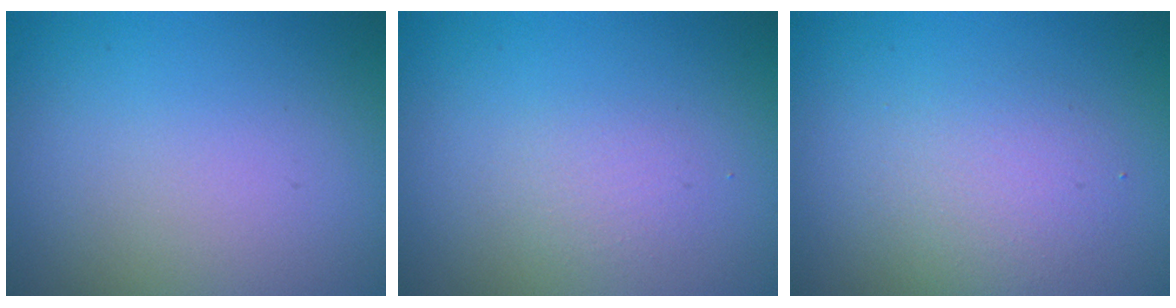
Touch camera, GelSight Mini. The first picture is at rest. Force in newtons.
{"total": 0.9, "press": 0.9, "slide": 0.0}
{"total": 2.5, "press": 2.5, "slide": 0.1}